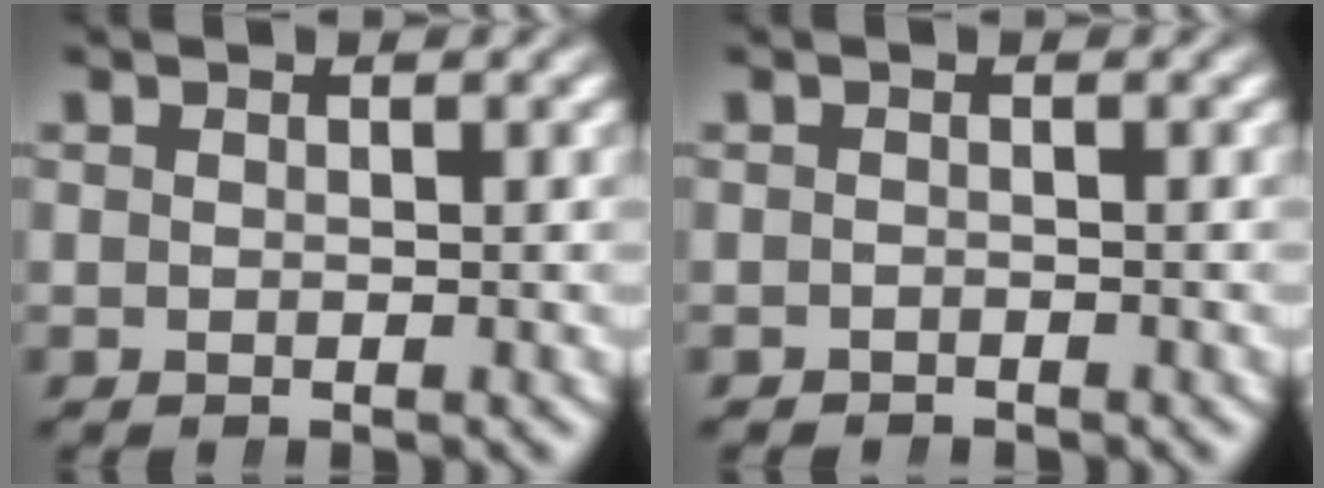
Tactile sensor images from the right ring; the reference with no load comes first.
{"total": 1.0, "force": [-1.0, -0.1, -0.3], "torque": [0.001, -0.012, -0.010]}